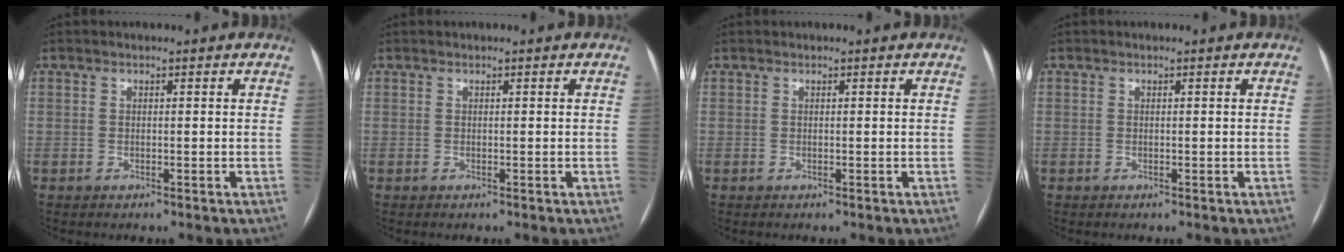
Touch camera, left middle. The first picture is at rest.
{"total": 0.0}
{"total": 0.0}
{"total": 0.0}